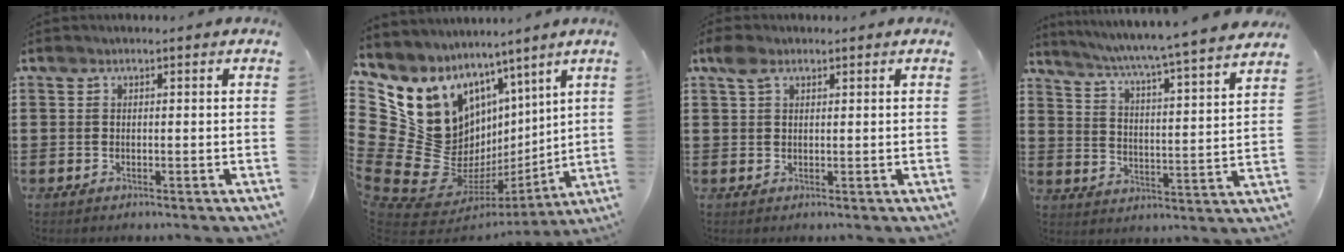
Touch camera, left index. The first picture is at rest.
{"total": 18.8, "force": [2.6, 16.4, 8.8], "torque": [-0.224, -0.065, 0.091]}
{"total": 2.3, "force": [1.4, 1.3, 1.3], "torque": [-0.031, 0.006, 0.025]}
{"total": 4.5, "force": [4.1, -1.2, 1.6], "torque": [-0.053, -0.046, 0.058]}